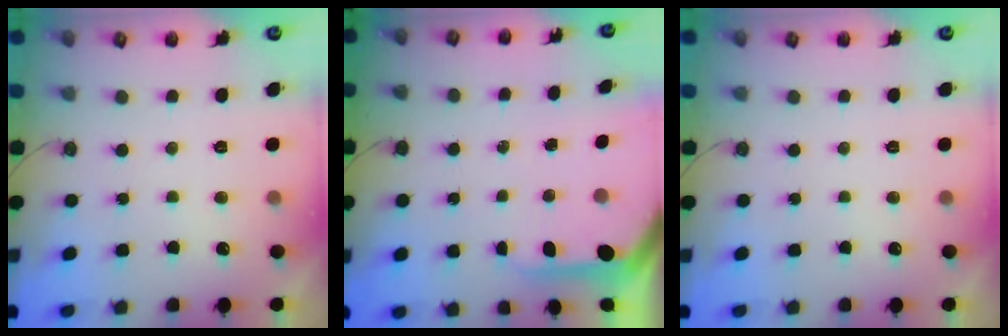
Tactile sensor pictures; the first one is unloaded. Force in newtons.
{"total": 7.2, "press": 7.2, "slide": 0.7}
{"total": 0.0}